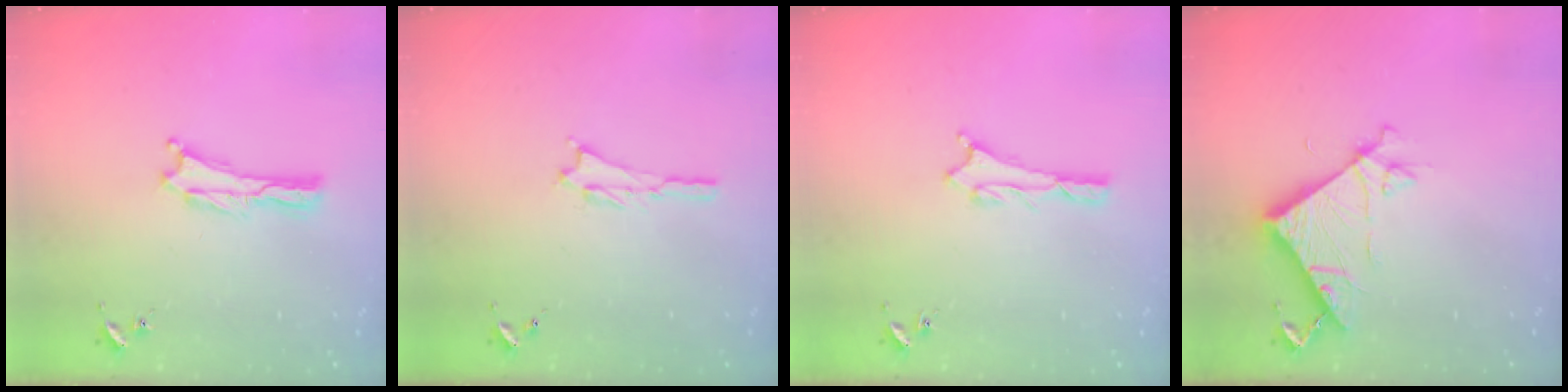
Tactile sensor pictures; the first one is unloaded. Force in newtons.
{"total": 0.8, "press": 0.8, "slide": 0.2}
{"total": 1.1, "press": 1.0, "slide": 0.1}
{"total": 7.5, "press": 7.5, "slide": 0.5}